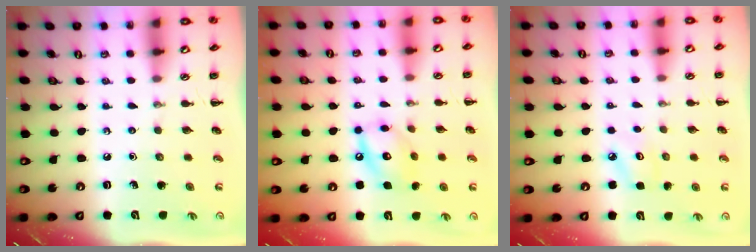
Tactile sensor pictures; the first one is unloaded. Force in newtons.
{"total": 11.4, "press": 11.3, "slide": 1.0}
{"total": 4.1, "press": 3.9, "slide": 1.1}